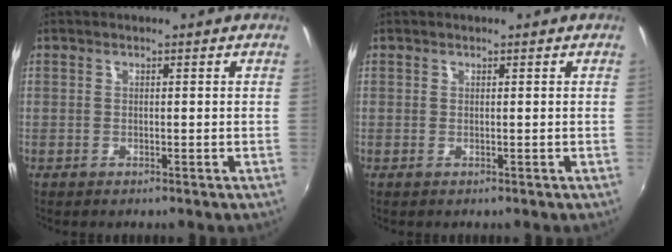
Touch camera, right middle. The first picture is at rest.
{"total": 0.0}